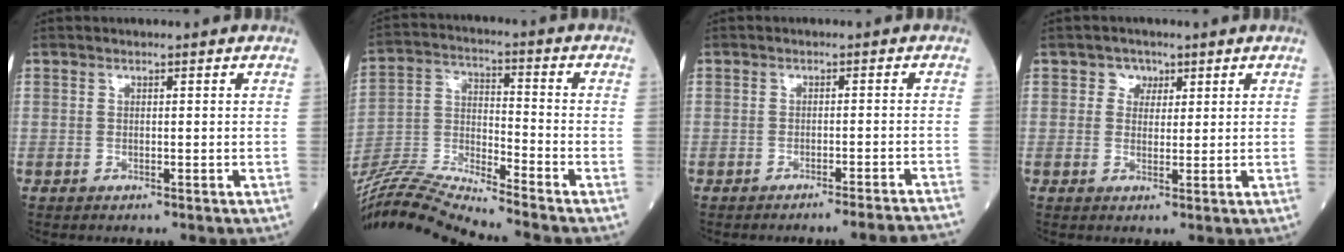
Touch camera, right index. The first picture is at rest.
{"total": 14.3, "force": [-13.5, -2.0, 4.0], "torque": [-0.080, 0.004, -0.256]}
{"total": 8.0, "force": [-7.6, -1.5, 2.3], "torque": [-0.004, -0.014, -0.090]}
{"total": 2.4, "force": [1.2, 2.1, 0.5], "torque": [-0.001, 0.000, 0.012]}